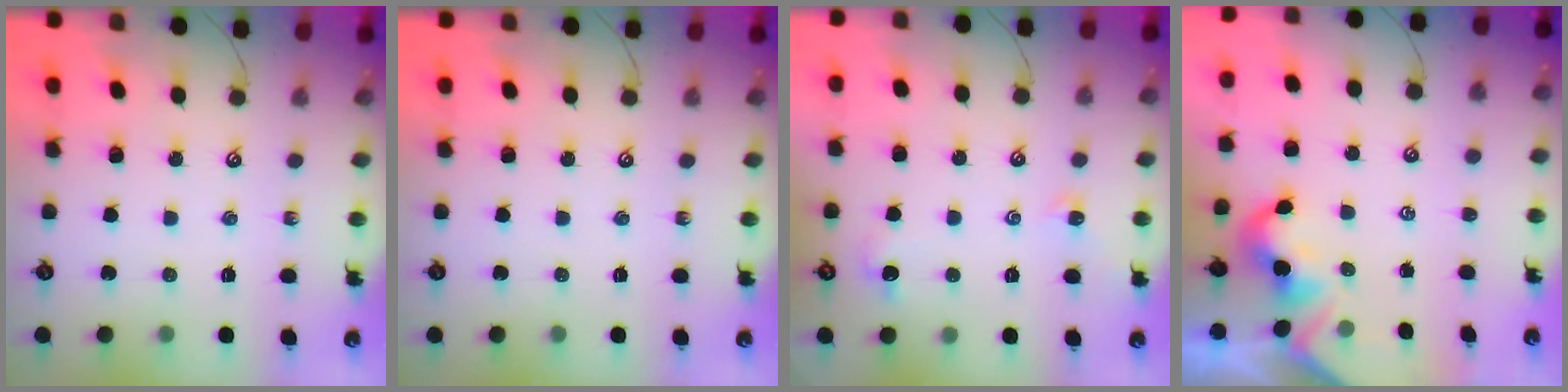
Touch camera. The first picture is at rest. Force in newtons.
{"total": 0.0}
{"total": 2.0, "press": 1.9, "slide": 0.5}
{"total": 2.2, "press": 2.2, "slide": 0.4}